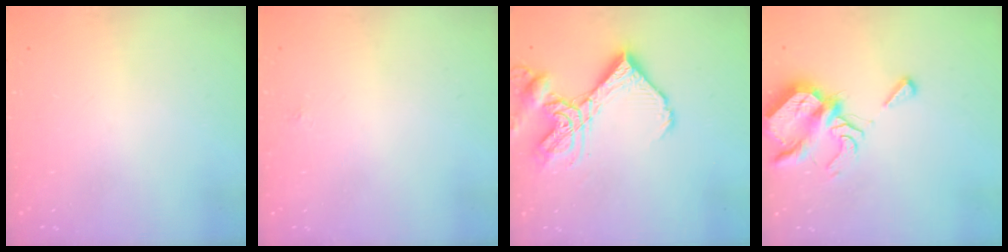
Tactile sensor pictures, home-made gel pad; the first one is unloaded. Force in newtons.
{"total": 1.9, "press": 1.8, "slide": 0.4}
{"total": 15.6, "press": 15.5, "slide": 1.9}
{"total": 8.1, "press": 8.0, "slide": 1.2}